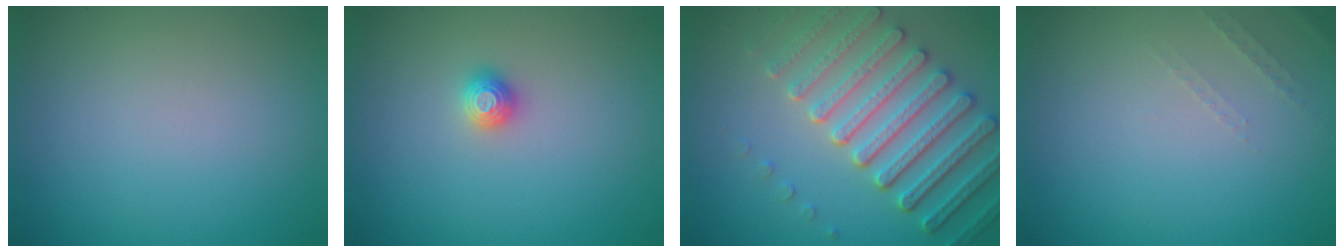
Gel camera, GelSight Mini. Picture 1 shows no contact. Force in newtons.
{"total": 1.2, "press": 1.2, "slide": 0.2}
{"total": 6.4, "press": 5.4, "slide": 3.3}
{"total": 0.9, "press": 0.9, "slide": 0.3}